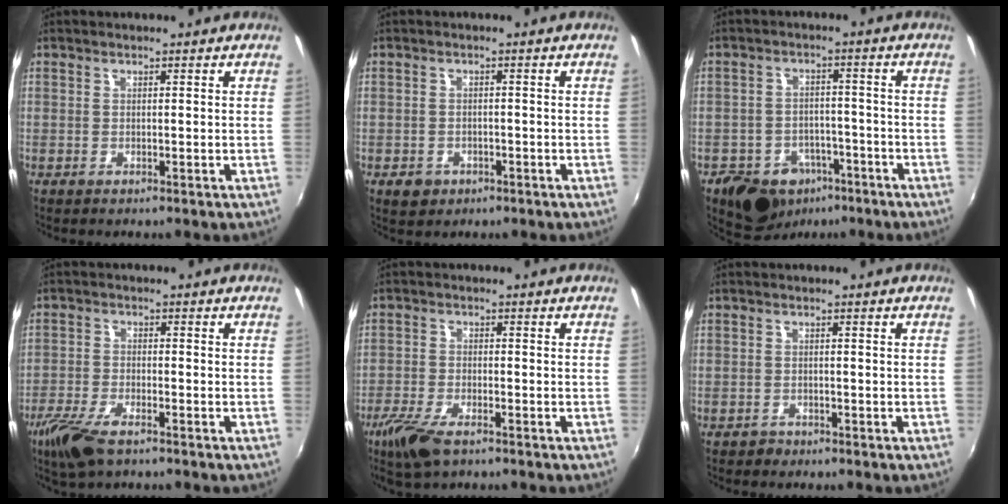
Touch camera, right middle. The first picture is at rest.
{"total": 3.5, "force": [-1.8, 2.7, 1.4], "torque": [-0.035, 0.000, -0.022]}
{"total": 10.6, "force": [-6.8, 7.2, 3.7], "torque": [-0.084, 0.022, -0.087]}
{"total": 8.3, "force": [-5.7, 2.6, 5.4], "torque": [-0.136, -0.022, -0.113]}
{"total": 7.9, "force": [-5.4, 2.6, 5.1], "torque": [-0.131, -0.023, -0.105]}
{"total": 1.3, "force": [-1.1, 0.8, 0.0], "torque": [-0.002, 0.003, -0.017]}